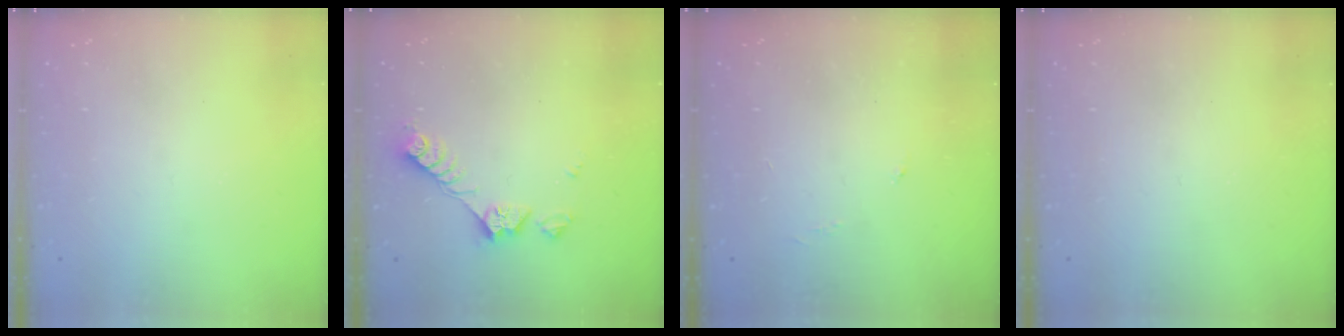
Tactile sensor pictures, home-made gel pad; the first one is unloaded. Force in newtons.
{"total": 8.5, "press": 8.5, "slide": 0.5}
{"total": 3.1, "press": 3.1, "slide": 0.5}
{"total": 0.0}